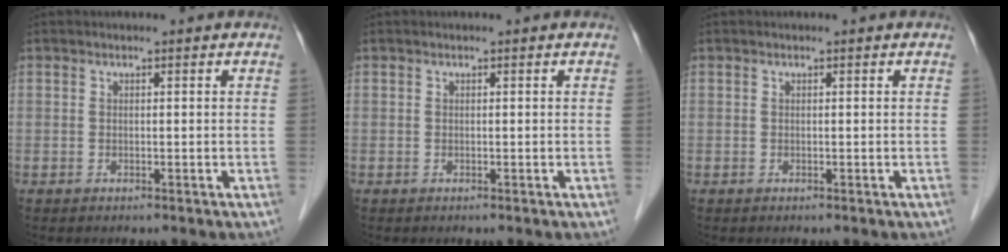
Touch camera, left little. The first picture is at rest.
{"total": 0.0}
{"total": 0.0}